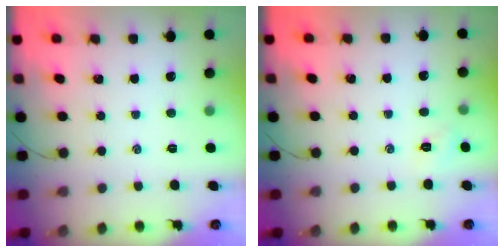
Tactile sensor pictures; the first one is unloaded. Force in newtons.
{"total": 2.5, "press": 2.4, "slide": 0.7}